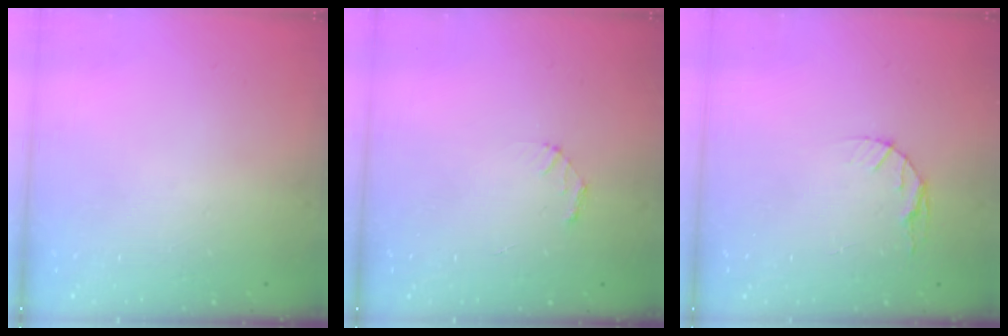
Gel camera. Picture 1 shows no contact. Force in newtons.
{"total": 2.1, "press": 2.1, "slide": 0.2}
{"total": 4.9, "press": 4.9, "slide": 0.6}